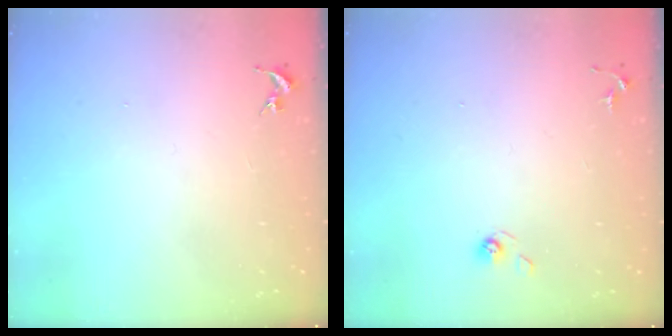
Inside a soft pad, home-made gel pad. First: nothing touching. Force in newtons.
{"total": 4.3, "press": 3.8, "slide": 2.0}